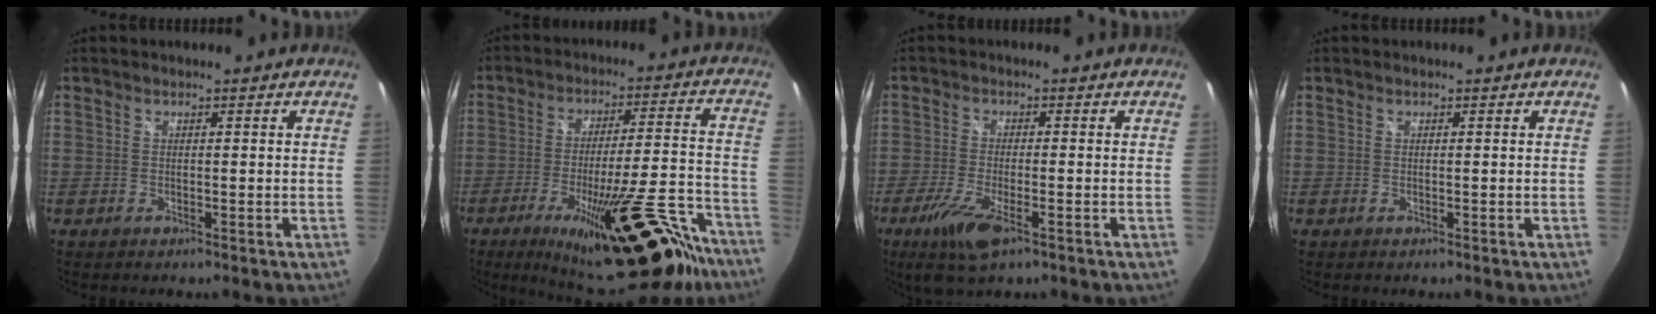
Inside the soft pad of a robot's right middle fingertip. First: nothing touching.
{"total": 25.3, "force": [-18.0, 6.7, 16.5], "torque": [-0.245, -0.020, -0.248]}
{"total": 8.0, "force": [-4.6, 1.8, 6.3], "torque": [-0.146, -0.027, -0.085]}
{"total": 0.0}